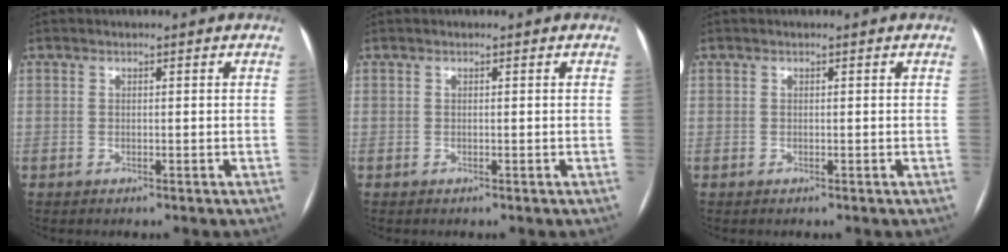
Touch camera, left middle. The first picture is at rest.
{"total": 0.0}
{"total": 0.0}